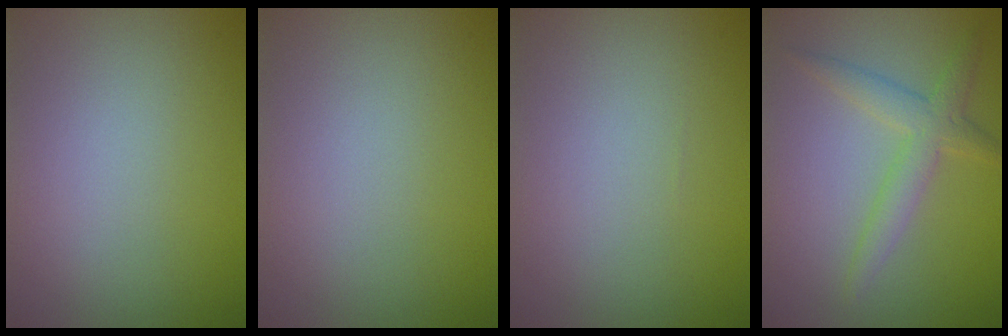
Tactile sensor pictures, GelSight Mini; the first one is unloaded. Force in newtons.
{"total": 0.0}
{"total": 0.0}
{"total": 2.7, "press": 2.7, "slide": 0.0}